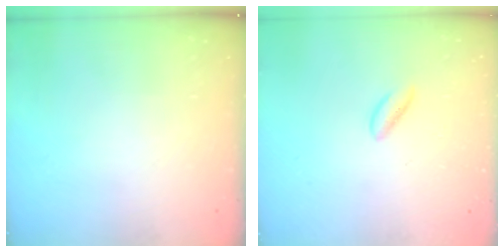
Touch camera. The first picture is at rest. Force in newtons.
{"total": 1.3, "press": 1.2, "slide": 0.4}